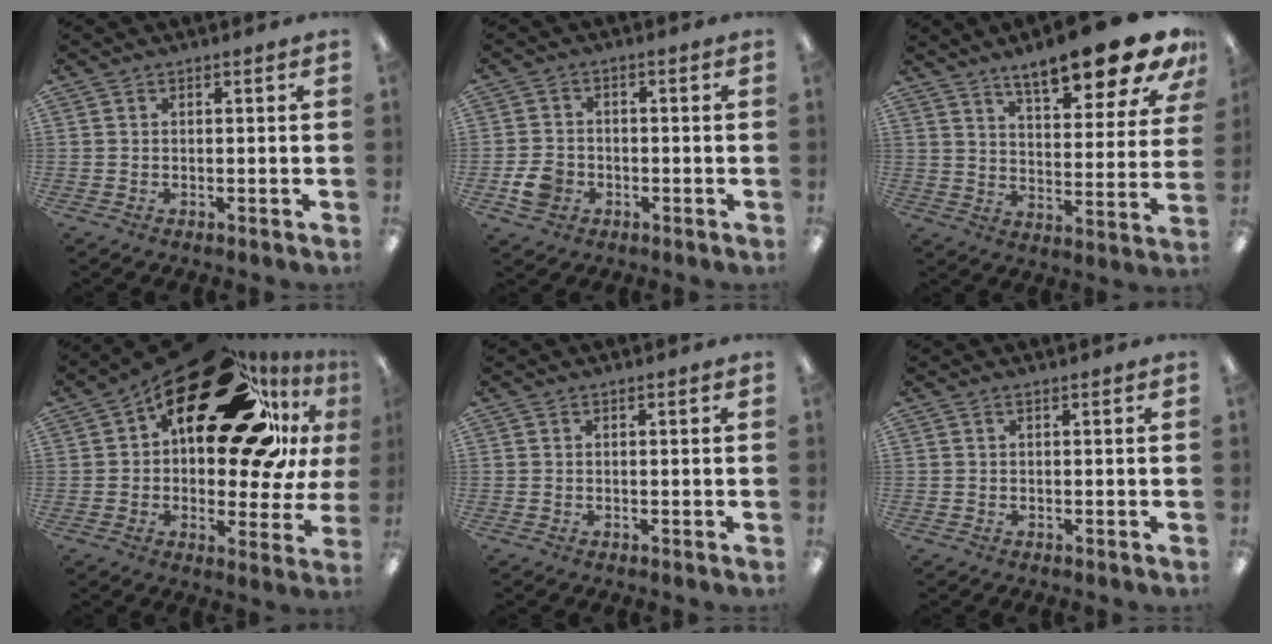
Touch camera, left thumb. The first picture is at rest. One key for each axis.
{"total": 5.8, "fx": -2.2, "fy": 4.7, "fz": 2.6, "tx": -0.051, "ty": 0.006, "tz": -0.041}
{"total": 17.0, "fx": 13.3, "fy": 4.2, "fz": 9.7, "tx": -0.143, "ty": -0.089, "tz": 0.220}
{"total": 30.5, "fx": 15.7, "fy": 14.0, "fz": 22.2, "tx": -0.302, "ty": -0.099, "tz": 0.272}
{"total": 0.0}
{"total": 0.0}